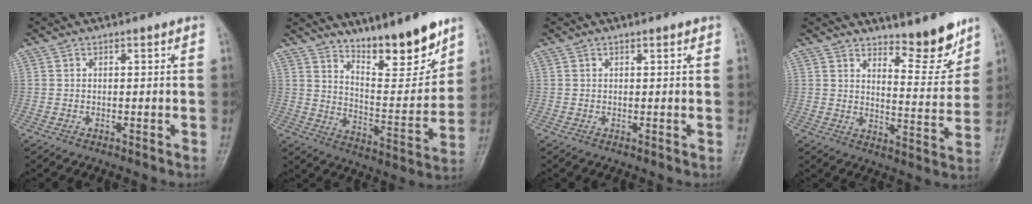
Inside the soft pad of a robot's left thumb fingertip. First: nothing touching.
{"total": 14.3, "force": [10.8, 3.5, 8.6], "torque": [-0.100, -0.085, 0.184]}
{"total": 0.7, "force": [0.5, 0.2, 0.4], "torque": [-0.007, -0.002, 0.006]}
{"total": 9.0, "force": [7.4, 2.2, 4.7], "torque": [-0.044, -0.070, 0.118]}